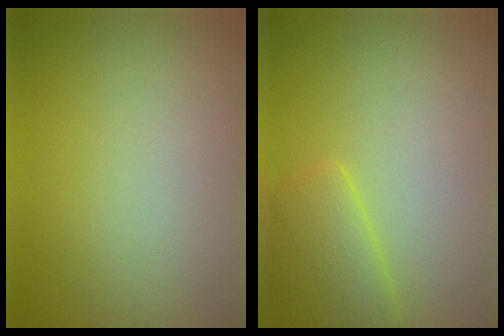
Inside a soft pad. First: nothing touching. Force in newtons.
{"total": 3.7, "press": 3.6, "slide": 0.2}